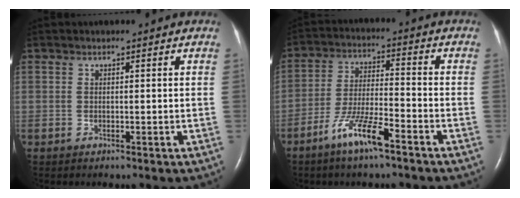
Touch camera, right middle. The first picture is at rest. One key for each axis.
{"total": 8.5, "fx": -5.5, "fy": 0.9, "fz": 6.4, "tx": -0.129, "ty": -0.008, "tz": -0.105}